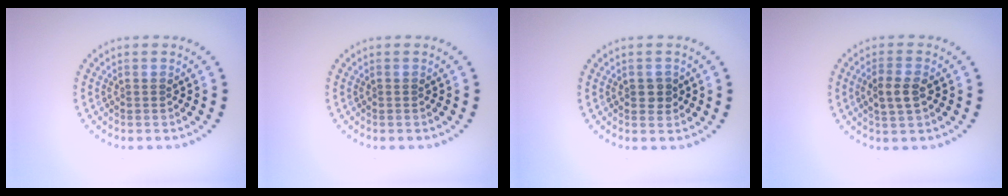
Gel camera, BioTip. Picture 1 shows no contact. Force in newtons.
{"total": 0.0}
{"total": 1.4, "press": 1.4, "slide": 0.2}
{"total": 2.6, "press": 2.6, "slide": 0.4}